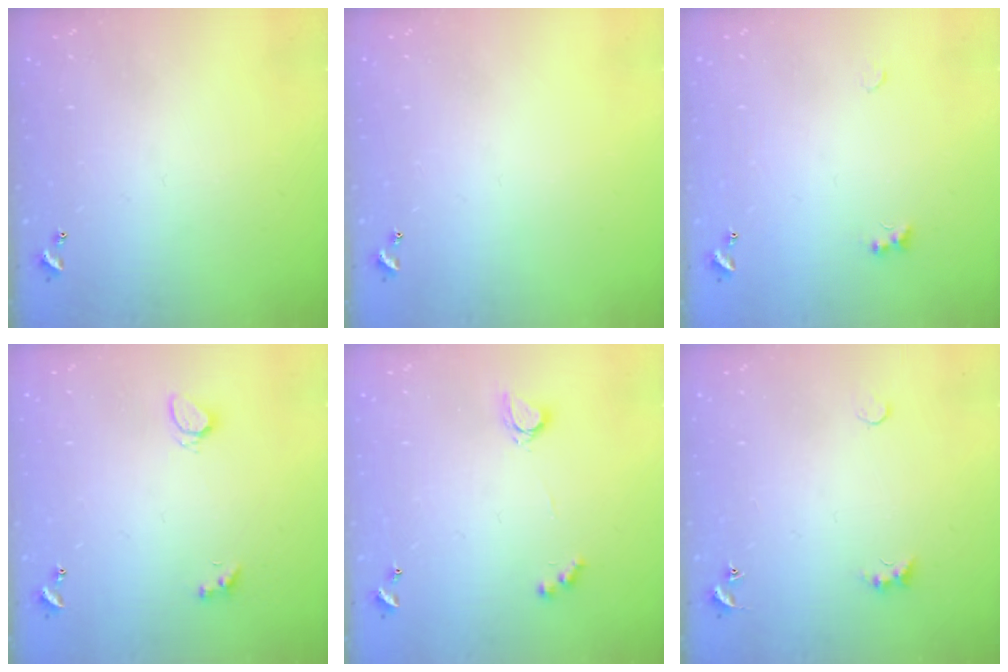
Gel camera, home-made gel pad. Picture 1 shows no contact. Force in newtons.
{"total": 0.0}
{"total": 1.8, "press": 1.7, "slide": 0.4}
{"total": 2.1, "press": 2.0, "slide": 0.6}
{"total": 4.0, "press": 4.0, "slide": 0.3}
{"total": 1.9, "press": 1.9, "slide": 0.5}